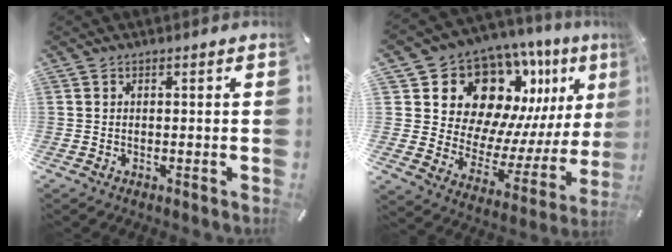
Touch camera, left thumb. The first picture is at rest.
{"total": 17.1, "force": [11.7, 10.8, 6.2], "torque": [-0.094, -0.116, 0.222]}